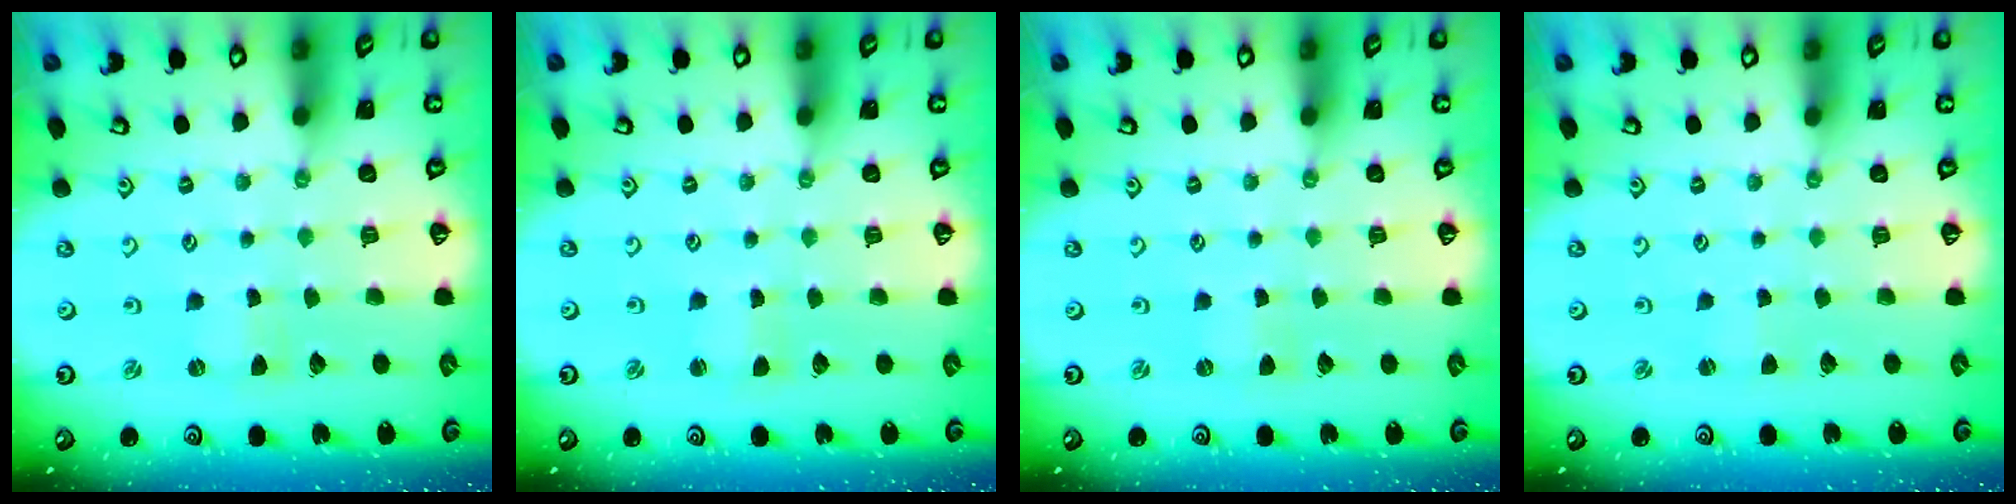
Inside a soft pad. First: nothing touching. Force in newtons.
{"total": 1.3, "press": 1.3, "slide": 0.1}
{"total": 0.0}
{"total": 0.9, "press": 0.8, "slide": 0.1}